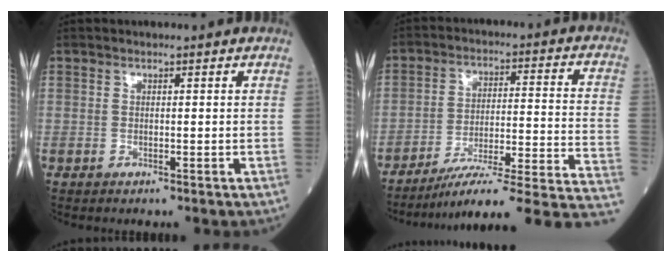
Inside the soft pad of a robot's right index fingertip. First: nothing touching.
{"total": 19.6, "force": [-16.0, 0.1, 11.2], "torque": [-0.095, 0.021, -0.229]}